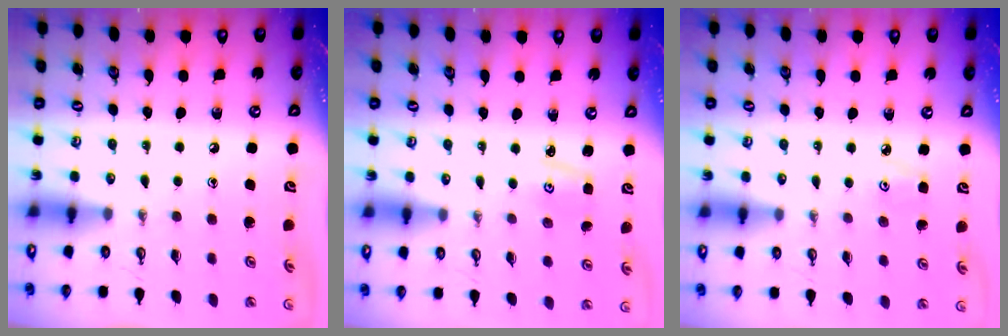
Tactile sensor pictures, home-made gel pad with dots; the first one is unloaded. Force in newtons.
{"total": 2.0, "press": 2.0, "slide": 0.3}
{"total": 3.0, "press": 3.0, "slide": 0.5}